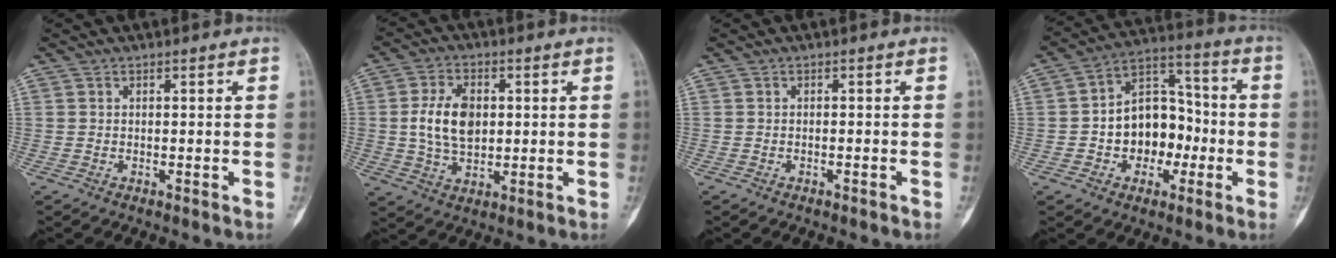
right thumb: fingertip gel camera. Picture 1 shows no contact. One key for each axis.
{"total": 9.7, "fx": 0.9, "fy": 6.2, "fz": 7.4, "tx": -0.128, "ty": 0.000, "tz": 0.021}
{"total": 0.5, "fx": -0.4, "fy": 0.1, "fz": 0.3, "tx": -0.012, "ty": 0.009, "tz": -0.005}
{"total": 13.7, "fx": -2.5, "fy": 10.0, "fz": 9.0, "tx": -0.084, "ty": 0.050, "tz": -0.045}